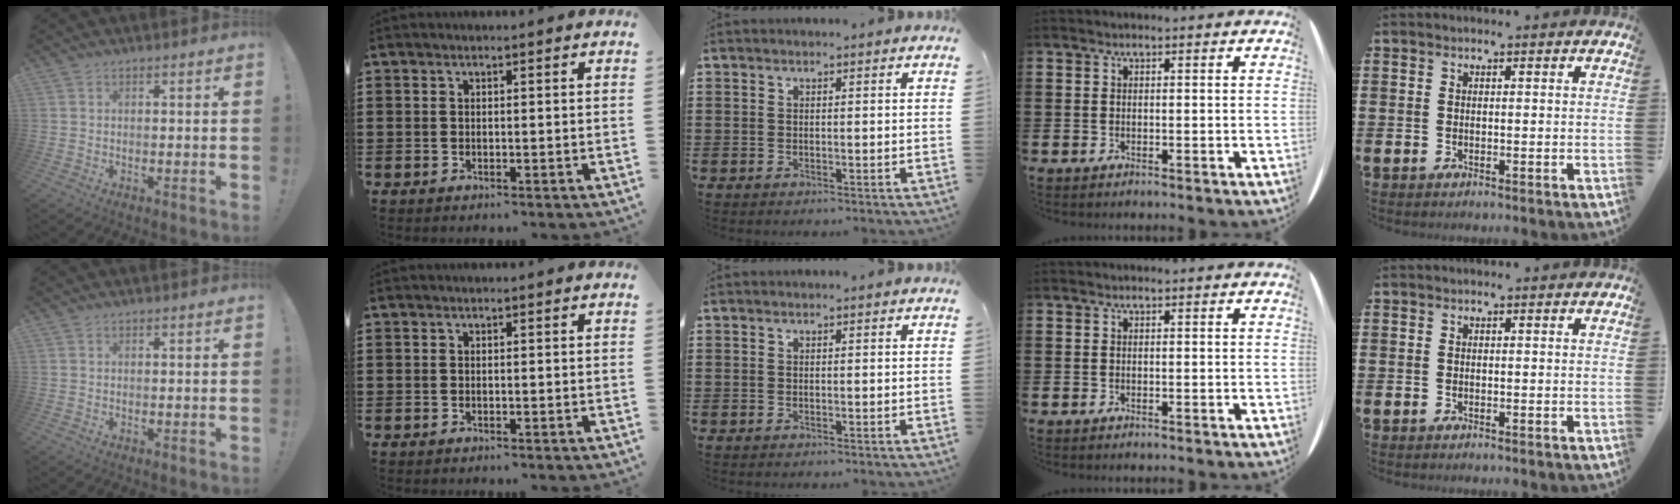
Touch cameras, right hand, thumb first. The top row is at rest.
{}